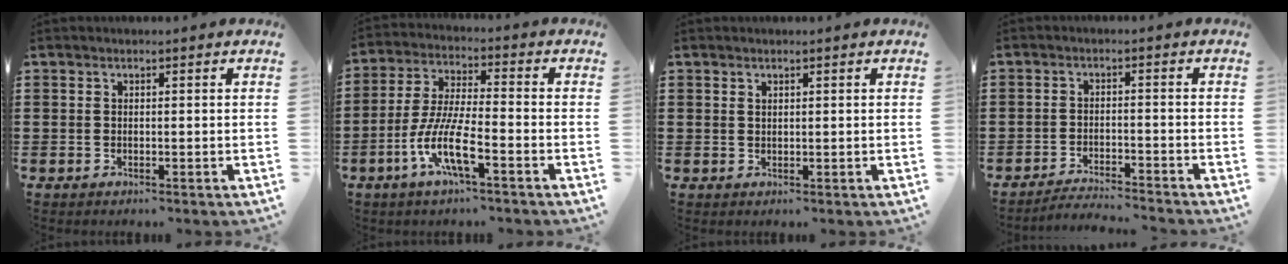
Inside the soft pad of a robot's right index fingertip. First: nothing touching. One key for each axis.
{"total": 9.3, "fx": -4.5, "fy": 1.6, "fz": 8.0, "tx": -0.192, "ty": -0.022, "tz": -0.090}
{"total": 0.7, "fx": 0.4, "fy": 0.4, "fz": 0.2, "tx": -0.006, "ty": 0.002, "tz": 0.009}
{"total": 2.9, "fx": -2.9, "fy": -0.1, "fz": 0.2, "tx": -0.008, "ty": 0.000, "tz": -0.061}